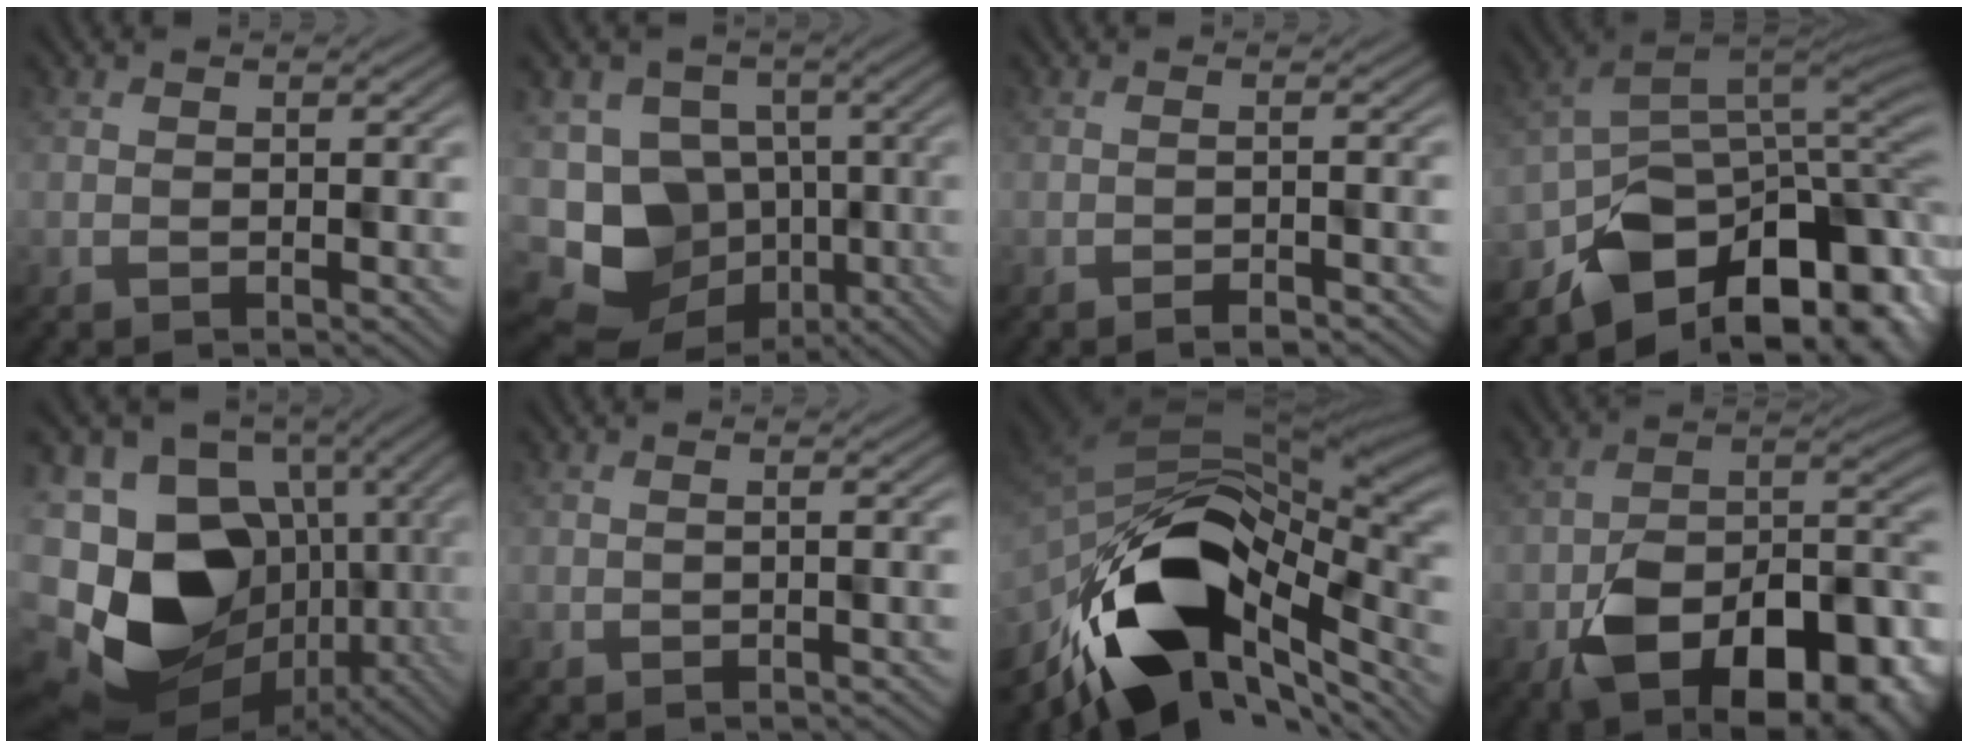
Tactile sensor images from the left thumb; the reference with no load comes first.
{"total": 11.0, "force": [-4.2, 9.8, 2.7], "torque": [-0.073, -0.034, -0.069]}
{"total": 1.3, "force": [-1.3, -0.1, -0.1], "torque": [0.004, 0.006, -0.023]}
{"total": 11.0, "force": [-6.7, 6.9, 5.3], "torque": [-0.083, -0.021, -0.112]}
{"total": 16.8, "force": [-5.0, 13.6, 8.6], "torque": [-0.187, -0.025, -0.077]}
{"total": 0.8, "force": [-0.5, -0.3, -0.6], "torque": [0.011, 0.005, -0.012]}
{"total": 16.2, "force": [-5.8, 10.1, 11.2], "torque": [-0.224, -0.026, -0.095]}
{"total": 14.5, "force": [-7.3, 8.3, 9.3], "torque": [-0.131, -0.029, -0.124]}